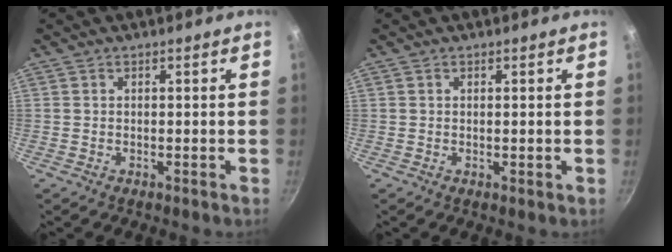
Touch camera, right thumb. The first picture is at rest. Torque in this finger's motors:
{"motor_torque": [-0.38, -0.08, -0.27, 0.12, -0.02]}